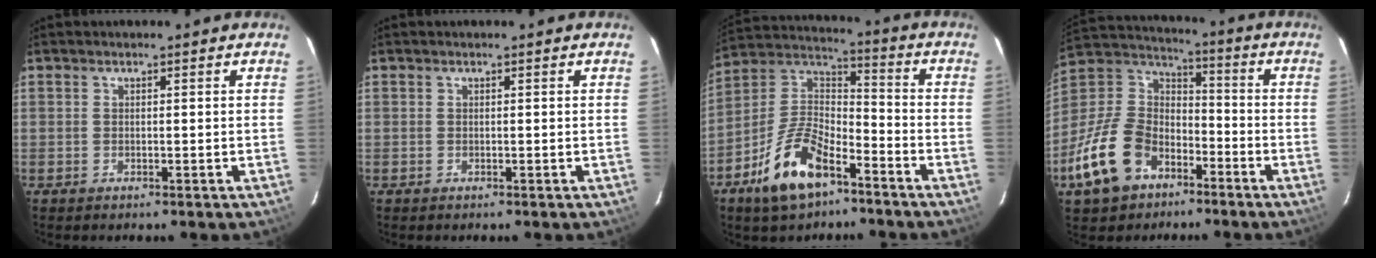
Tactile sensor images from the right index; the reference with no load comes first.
{"total": 0.0}
{"total": 15.1, "force": [-8.8, 6.8, 10.1], "torque": [-0.214, 0.012, -0.162]}
{"total": 17.9, "force": [-9.6, 12.0, 9.1], "torque": [-0.218, 0.020, -0.158]}